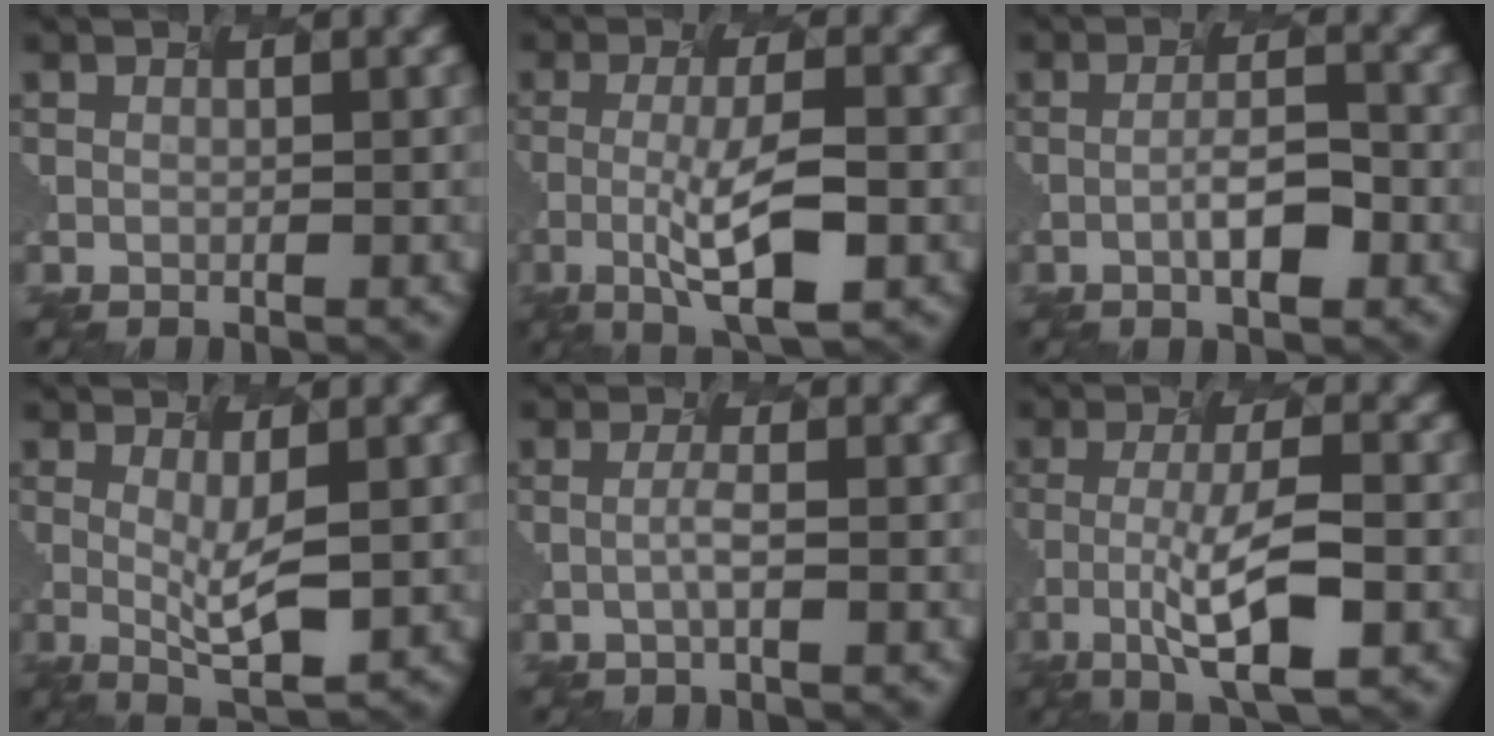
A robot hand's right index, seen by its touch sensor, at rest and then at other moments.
{"total": 5.3, "force": [-2.0, 0.8, 4.9], "torque": [-0.100, -0.011, -0.004]}
{"total": 2.4, "force": [-1.6, -0.2, 1.8], "torque": [-0.058, -0.008, 0.000]}
{"total": 3.1, "force": [-0.8, 0.2, 3.0], "torque": [-0.072, -0.016, 0.021]}
{"total": 1.2, "force": [-1.0, -0.7, 0.1], "torque": [-0.028, -0.008, 0.010]}
{"total": 5.9, "force": [-2.6, 0.8, 5.3], "torque": [-0.109, -0.005, -0.019]}